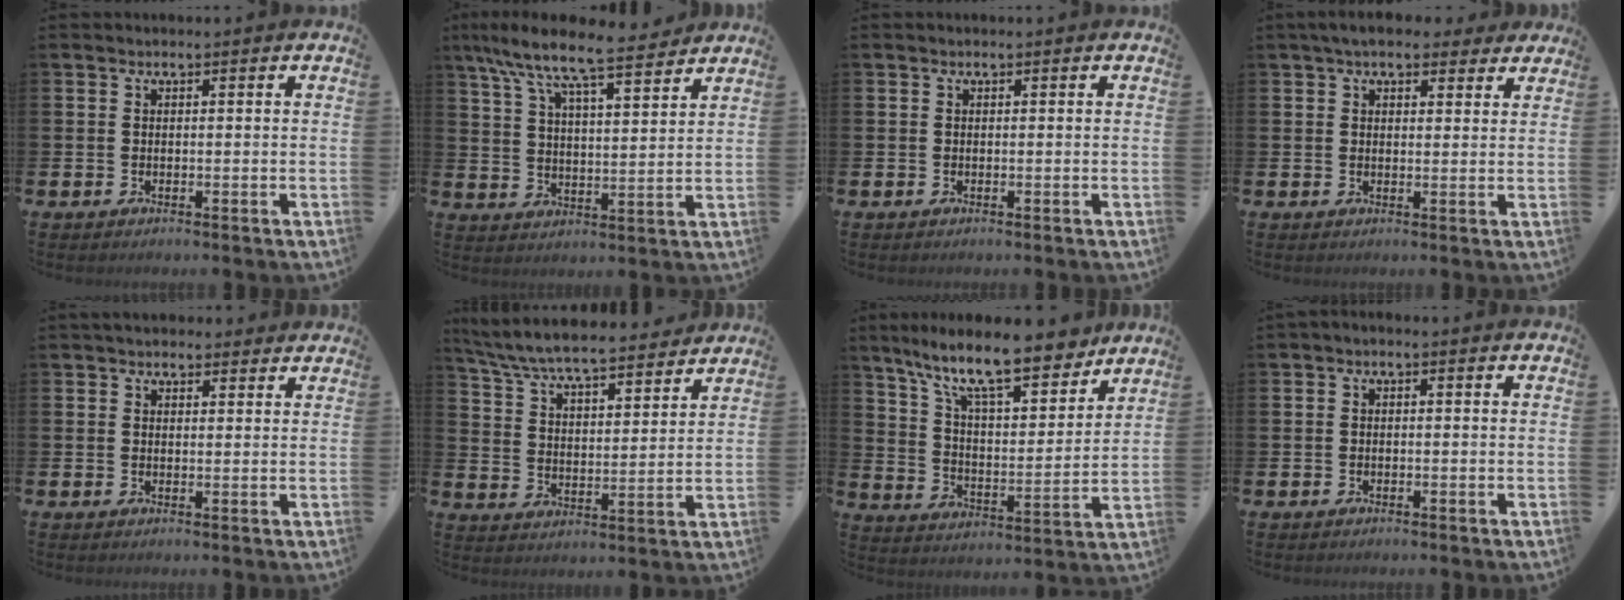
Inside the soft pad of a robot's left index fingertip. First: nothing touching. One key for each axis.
{"total": 9.2, "fx": 8.2, "fy": 1.4, "fz": 3.8, "tx": -0.102, "ty": -0.052, "tz": 0.141}
{"total": 0.0}
{"total": 5.1, "fx": 4.3, "fy": 1.9, "fz": 1.8, "tx": -0.033, "ty": -0.009, "tz": 0.077}
{"total": 2.3, "fx": 2.1, "fy": 0.9, "fz": 0.3, "tx": 0.002, "ty": -0.005, "tz": 0.036}
{"total": 7.4, "fx": 7.0, "fy": 0.8, "fz": 2.2, "tx": -0.073, "ty": -0.048, "tz": 0.122}
{"total": 12.8, "fx": 10.7, "fy": 2.5, "fz": 6.6, "tx": -0.144, "ty": -0.064, "tz": 0.182}
{"total": 0.7, "fx": -0.5, "fy": 0.2, "fz": 0.4, "tx": -0.009, "ty": -0.003, "tz": -0.009}